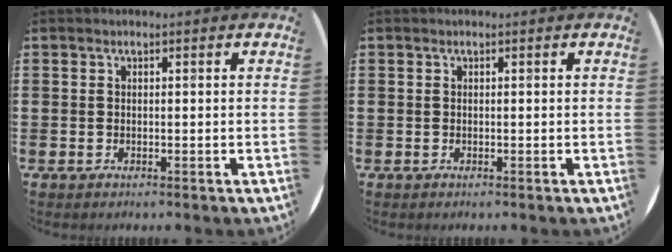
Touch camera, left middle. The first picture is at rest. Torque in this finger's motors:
{"motor_torque": [0.00, 0.00, 0.00, 0.00]}